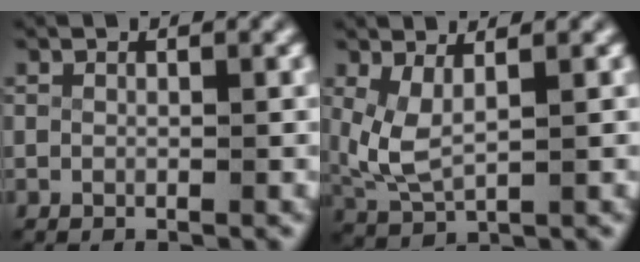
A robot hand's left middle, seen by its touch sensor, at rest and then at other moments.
{"total": 4.5, "force": [0.9, 3.2, 3.0], "torque": [-0.085, -0.015, 0.025]}